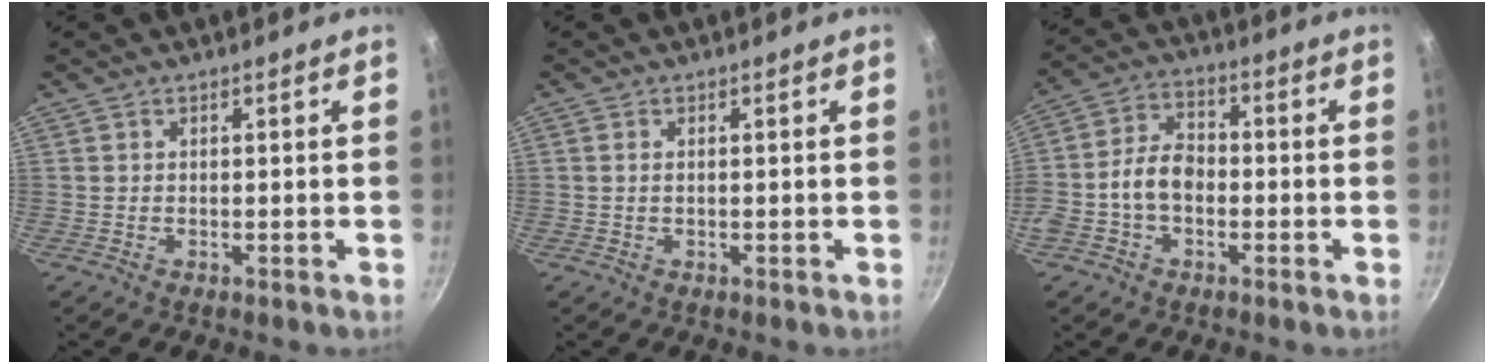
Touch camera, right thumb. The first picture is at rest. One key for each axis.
{"total": 0.5, "fx": 0.1, "fy": 0.2, "fz": 0.5, "tx": -0.009, "ty": 0.001, "tz": 0.002}
{"total": 8.1, "fx": -1.9, "fy": 5.6, "fz": 5.6, "tx": -0.089, "ty": 0.034, "tz": -0.047}